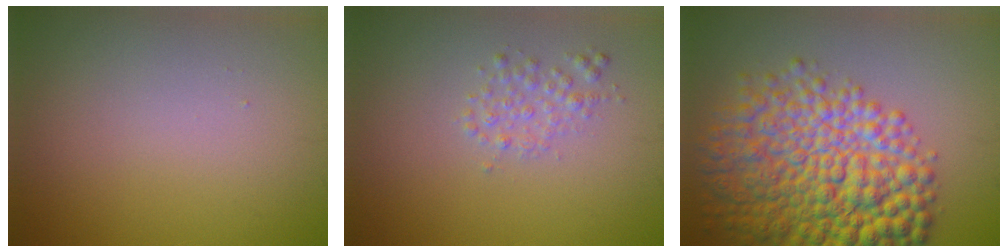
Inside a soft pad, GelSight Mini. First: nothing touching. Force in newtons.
{"total": 1.6, "press": 1.6, "slide": 0.1}
{"total": 11.5, "press": 11.5, "slide": 0.2}